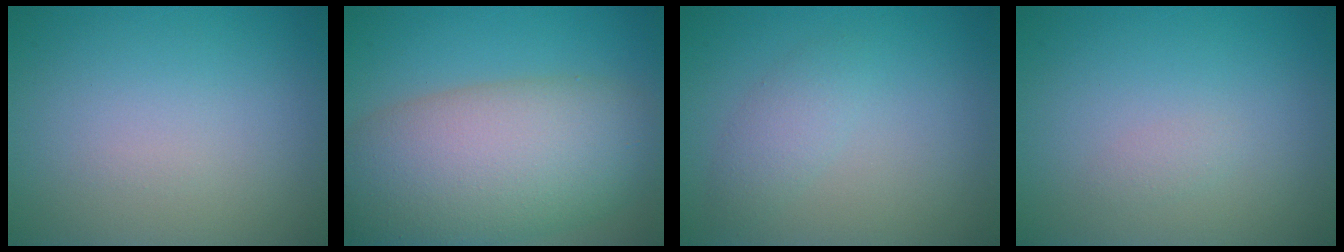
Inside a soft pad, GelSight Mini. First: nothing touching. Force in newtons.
{"total": 11.7, "press": 11.7, "slide": 0.3}
{"total": 1.8, "press": 1.8, "slide": 0.1}
{"total": 0.6, "press": 0.6, "slide": 0.0}